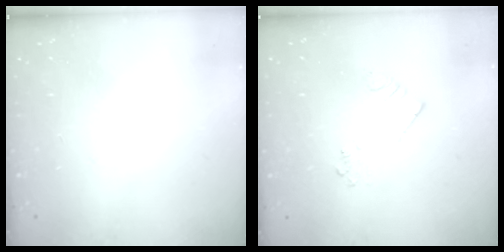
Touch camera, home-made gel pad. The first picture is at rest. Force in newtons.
{"total": 2.5, "press": 2.5, "slide": 0.2}